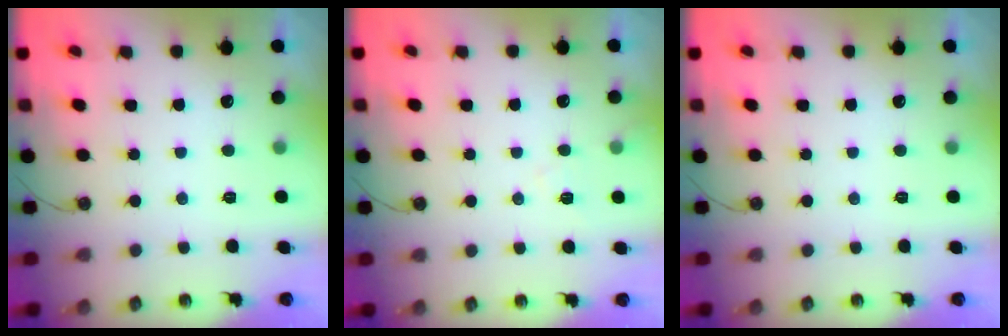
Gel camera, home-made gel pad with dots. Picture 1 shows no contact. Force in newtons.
{"total": 4.2, "press": 4.1, "slide": 0.7}
{"total": 0.0}